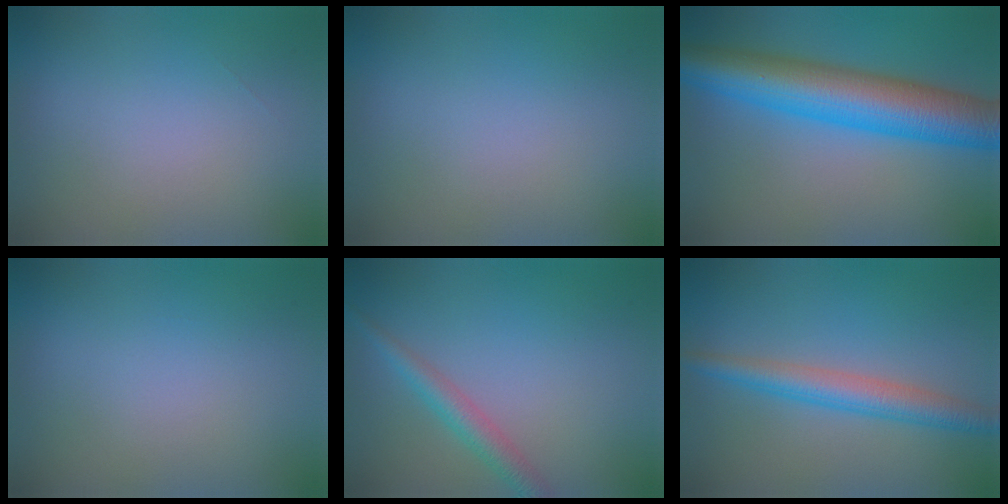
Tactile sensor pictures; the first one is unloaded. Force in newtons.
{"total": 0.0}
{"total": 10.3, "press": 10.3, "slide": 0.1}
{"total": 0.0}
{"total": 2.3, "press": 2.3, "slide": 0.1}
{"total": 3.8, "press": 3.8, "slide": 0.1}